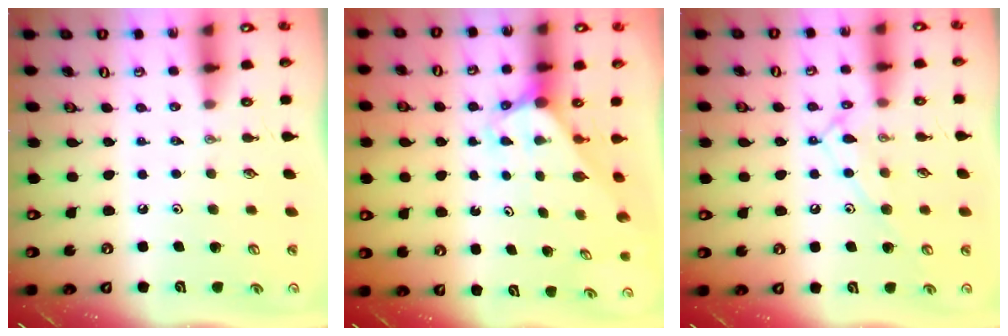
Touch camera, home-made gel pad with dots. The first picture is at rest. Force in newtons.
{"total": 2.8, "press": 2.8, "slide": 0.2}
{"total": 12.0, "press": 12.0, "slide": 0.8}